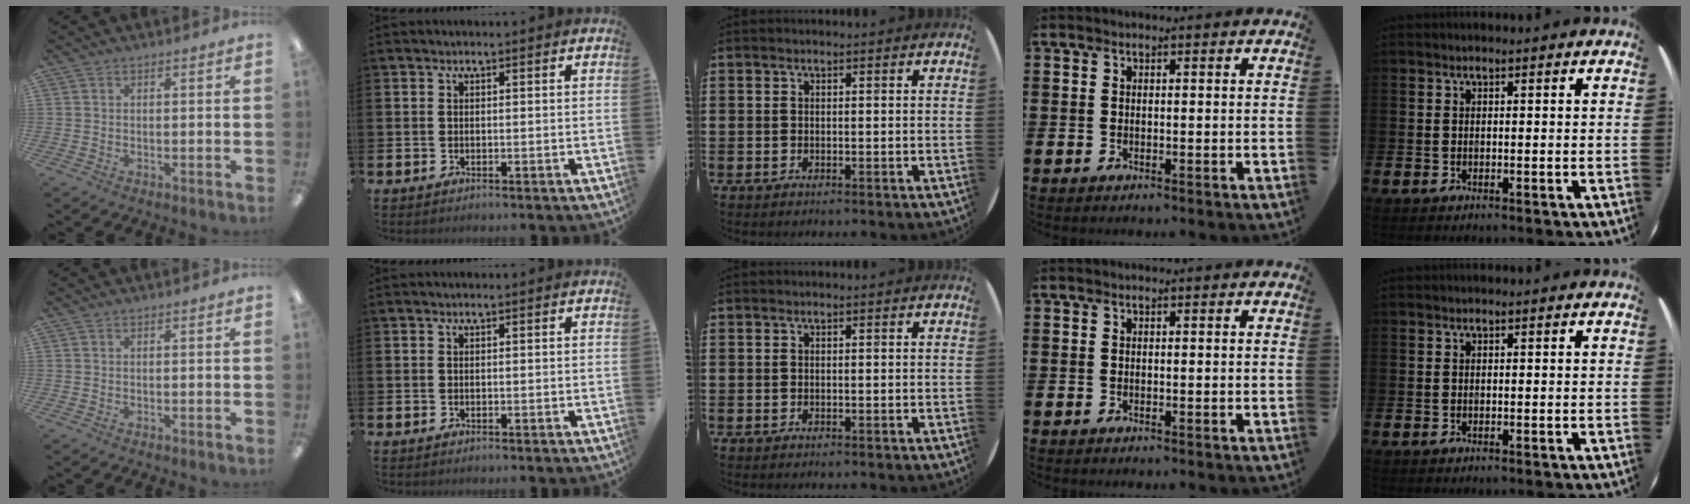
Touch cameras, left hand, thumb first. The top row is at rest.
{}